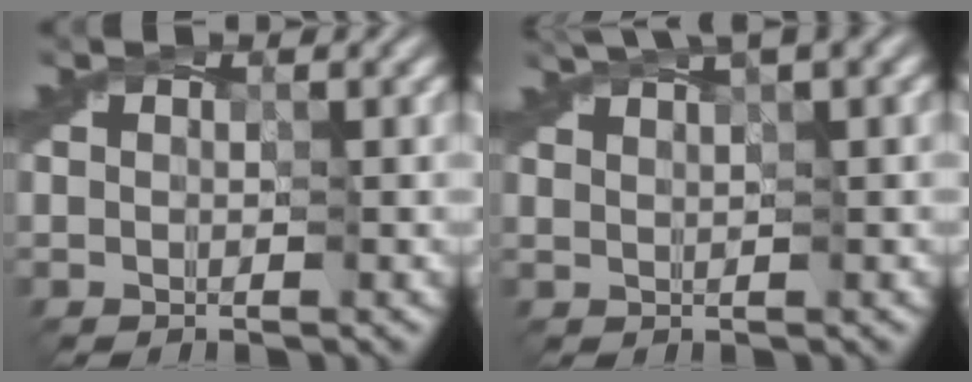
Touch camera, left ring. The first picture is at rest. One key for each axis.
{"total": 4.3, "fx": 3.1, "fy": 0.3, "fz": 2.9, "tx": -0.050, "ty": 0.015, "tz": 0.048}